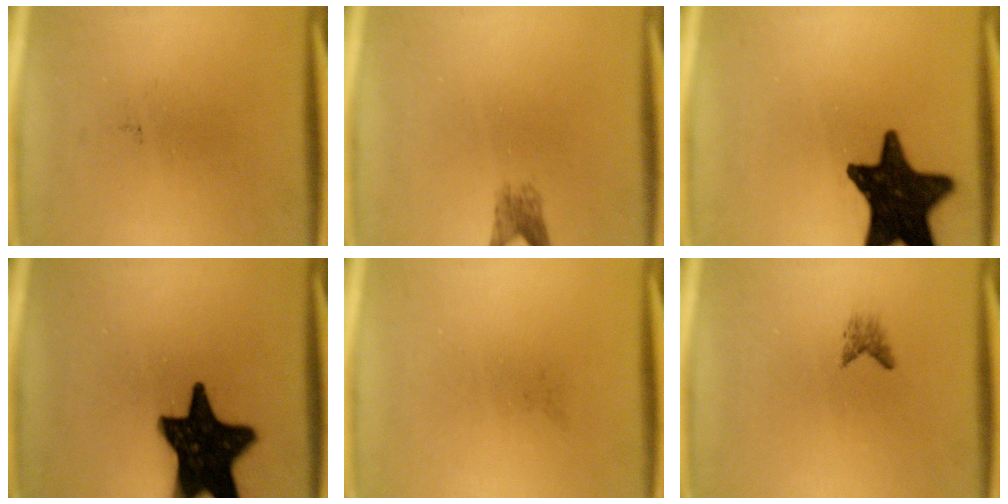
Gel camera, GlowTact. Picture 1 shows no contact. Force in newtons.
{"total": 2.2}
{"total": 17.3}
{"total": 19.3}
{"total": 0.0}
{"total": 1.1}